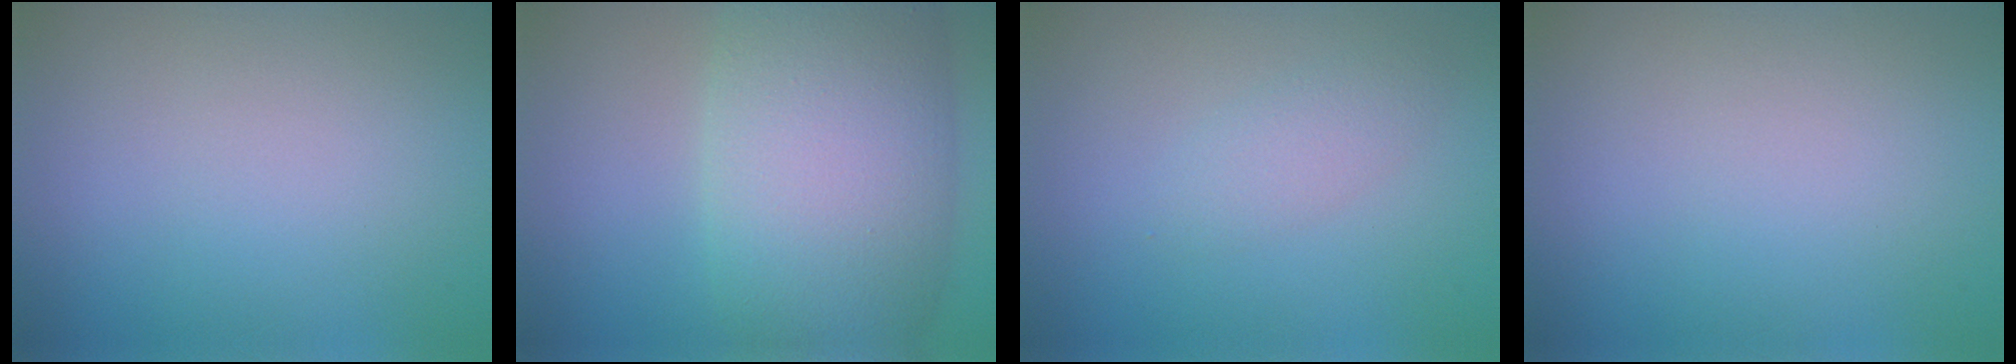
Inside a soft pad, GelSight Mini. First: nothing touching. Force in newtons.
{"total": 11.5, "press": 11.5, "slide": 0.6}
{"total": 1.7, "press": 1.7, "slide": 0.1}
{"total": 0.0}